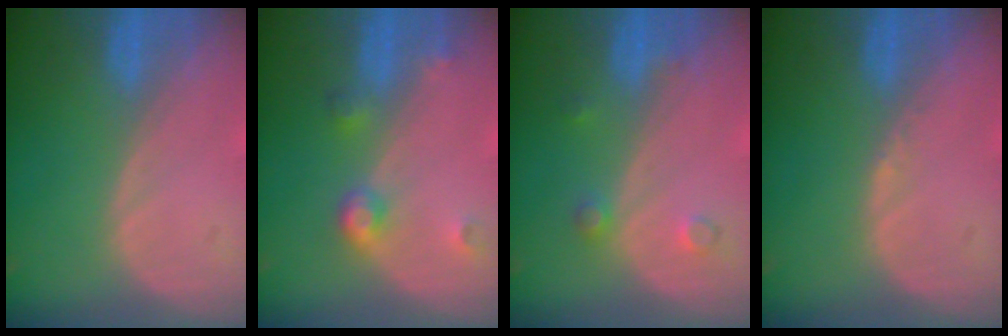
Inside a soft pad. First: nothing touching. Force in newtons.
{"total": 3.9, "press": 3.6, "slide": 1.4}
{"total": 2.3, "press": 2.3, "slide": 0.2}
{"total": 0.6, "press": 0.5, "slide": 0.4}